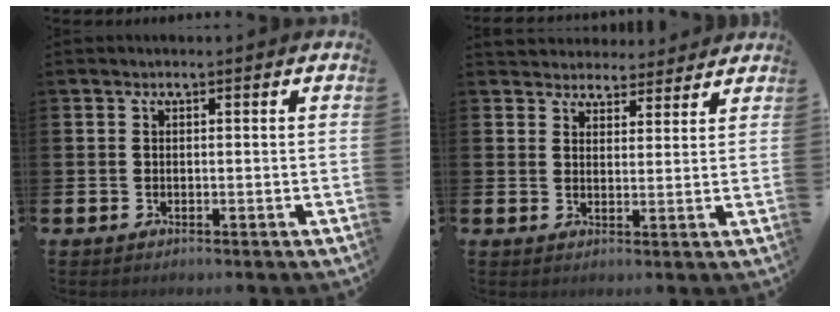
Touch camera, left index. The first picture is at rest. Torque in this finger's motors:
{"motor_torque": [0.80, -1.34, 0.13, 0.02]}